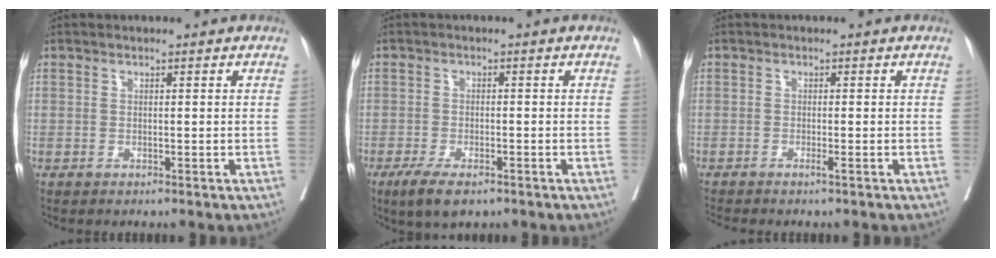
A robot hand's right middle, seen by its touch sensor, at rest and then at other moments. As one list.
[{"total": 5.3, "force": [-3.5, 1.6, 3.6], "torque": [-0.067, -0.011, -0.057]}, {"total": 1.0, "force": [-0.7, -0.4, 0.5], "torque": [-0.015, -0.003, -0.014]}]